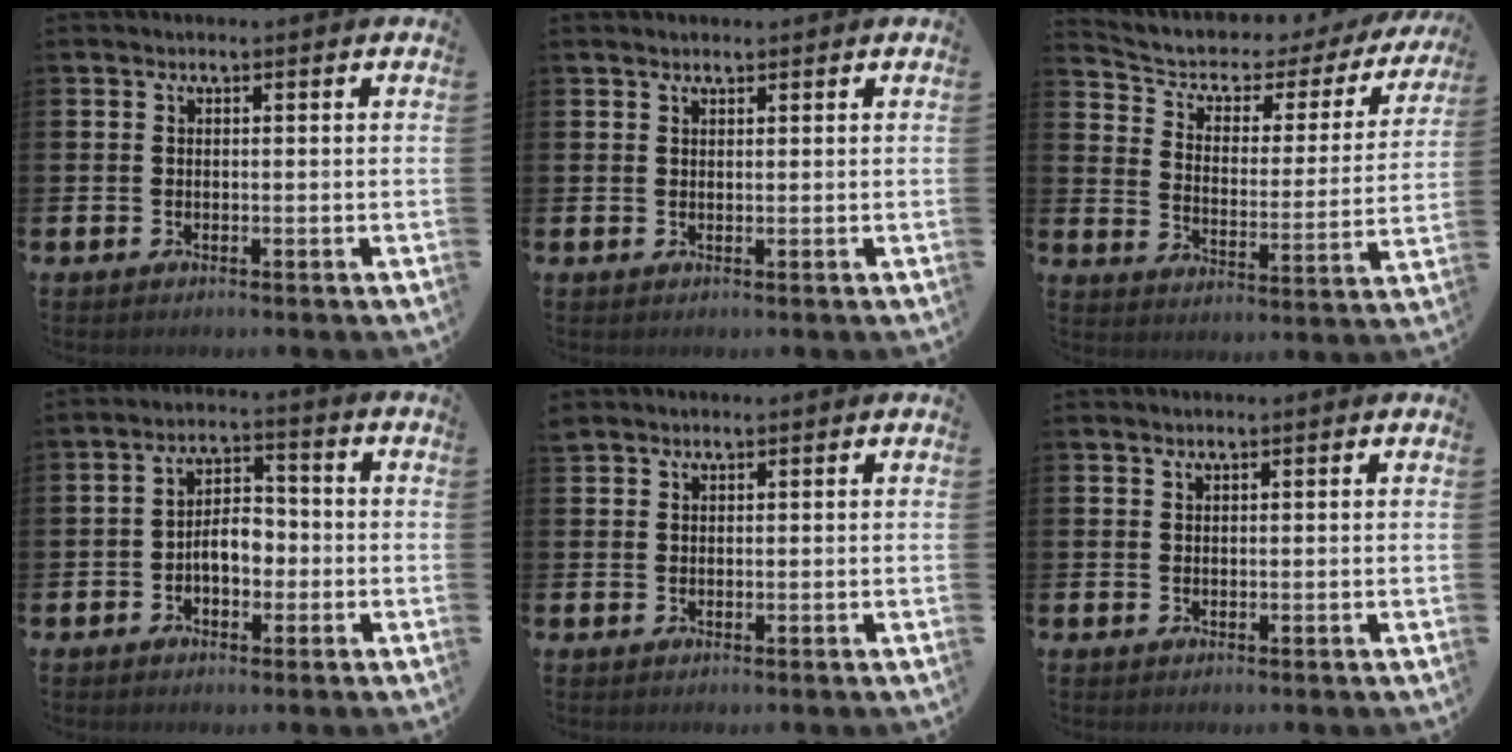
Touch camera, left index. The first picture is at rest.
{"total": 1.1, "force": [1.1, 0.3, 0.1], "torque": [0.005, 0.000, 0.018]}
{"total": 4.4, "force": [3.3, 2.4, 1.6], "torque": [-0.060, -0.027, 0.045]}
{"total": 4.3, "force": [-1.3, 2.6, 3.1], "torque": [-0.052, 0.009, -0.029]}
{"total": 1.5, "force": [1.3, 0.5, 0.0], "torque": [0.005, 0.000, 0.024]}
{"total": 0.9, "force": [0.8, 0.2, 0.0], "torque": [0.000, 0.001, 0.016]}